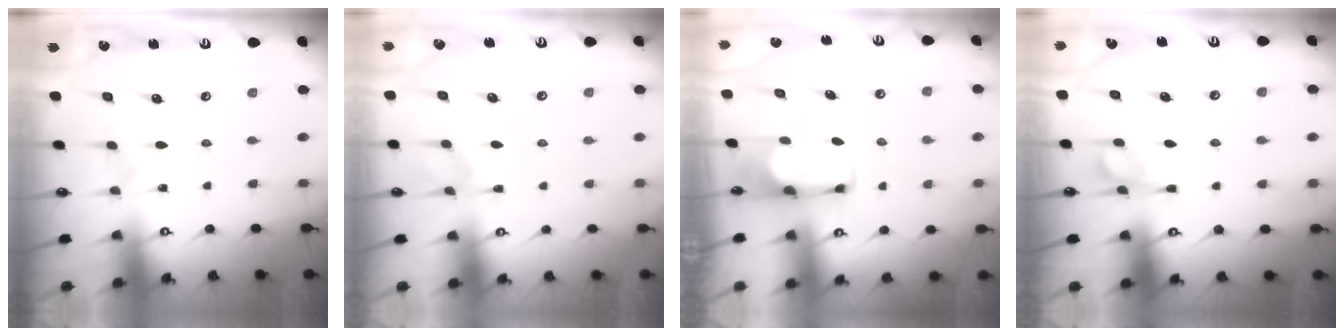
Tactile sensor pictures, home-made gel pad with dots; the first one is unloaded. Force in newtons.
{"total": 1.2, "press": 0.6, "slide": 1.1}
{"total": 1.9, "press": 1.7, "slide": 0.8}
{"total": 5.1, "press": 5.0, "slide": 0.7}